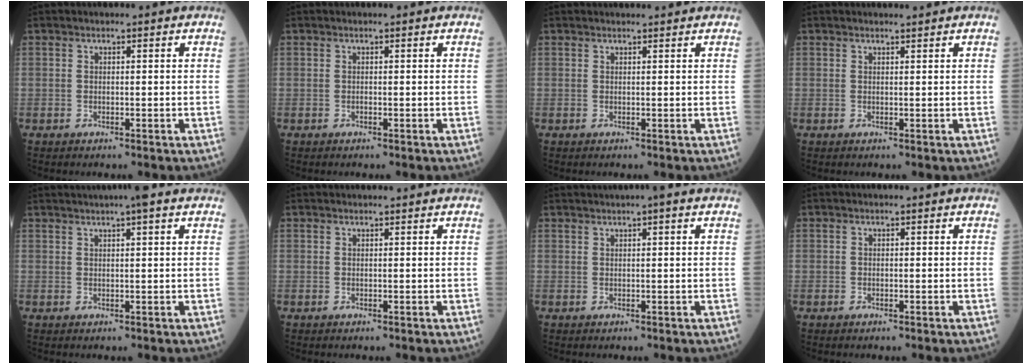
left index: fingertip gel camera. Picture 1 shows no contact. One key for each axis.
{"total": 0.0}
{"total": 2.7, "fx": 2.6, "fy": 0.2, "fz": 0.6, "tx": -0.008, "ty": 0.019, "tz": 0.033}
{"total": 0.6, "fx": 0.6, "fy": -0.1, "fz": 0.1, "tx": -0.006, "ty": -0.006, "tz": 0.010}
{"total": 4.8, "fx": 3.6, "fy": 0.0, "fz": 3.3, "tx": -0.050, "ty": 0.025, "tz": 0.054}
{"total": 1.9, "fx": 1.9, "fy": 0.1, "fz": 0.4, "tx": -0.007, "ty": 0.017, "tz": 0.025}
{"total": 3.0, "fx": 2.1, "fy": 0.0, "fz": 2.1, "tx": -0.032, "ty": 0.021, "tz": 0.032}
{"total": 0.0}